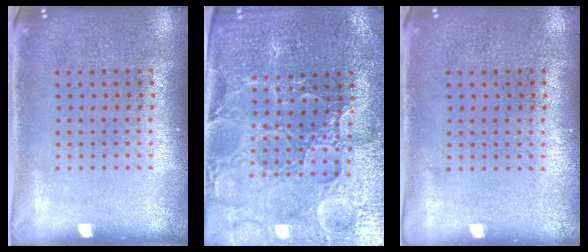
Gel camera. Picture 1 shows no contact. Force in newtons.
{"total": 3.5, "press": 3.4, "slide": 0.6}
{"total": 0.0}